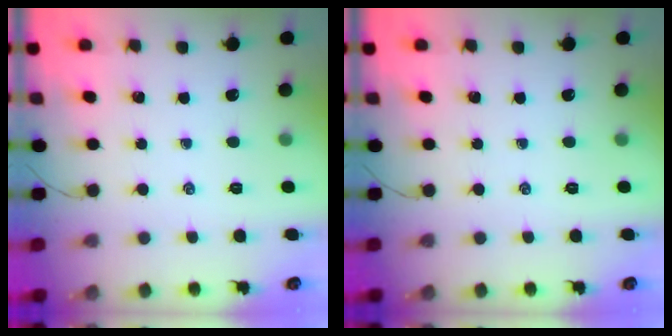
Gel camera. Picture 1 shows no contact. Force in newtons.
{"total": 0.0}